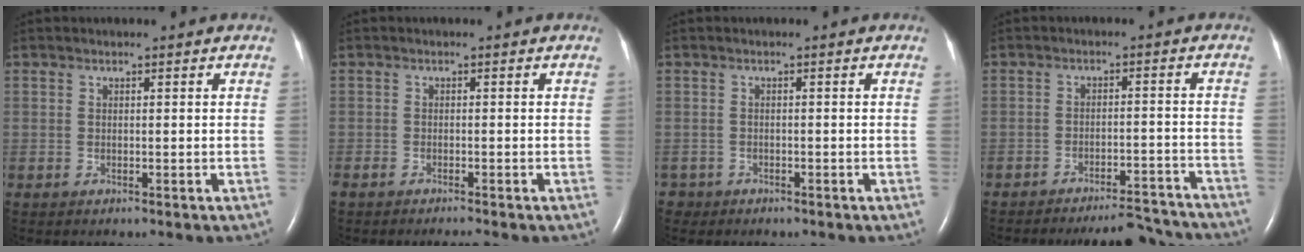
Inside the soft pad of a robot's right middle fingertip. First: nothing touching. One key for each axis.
{"total": 1.9, "fx": -1.7, "fy": -0.1, "fz": 0.9, "tx": -0.018, "ty": -0.006, "tz": -0.028}
{"total": 1.4, "fx": -1.1, "fy": 0.9, "fz": -0.4, "tx": 0.002, "ty": 0.005, "tz": -0.018}
{"total": 9.7, "fx": -9.4, "fy": 1.1, "fz": 1.9, "tx": -0.011, "ty": 0.007, "tz": -0.124}